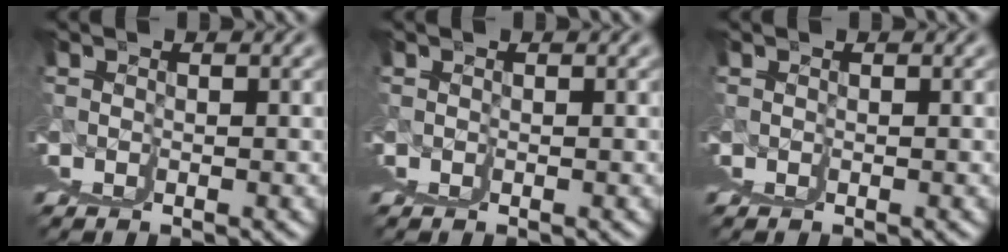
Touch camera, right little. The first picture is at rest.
{"total": 0.0}
{"total": 0.0}